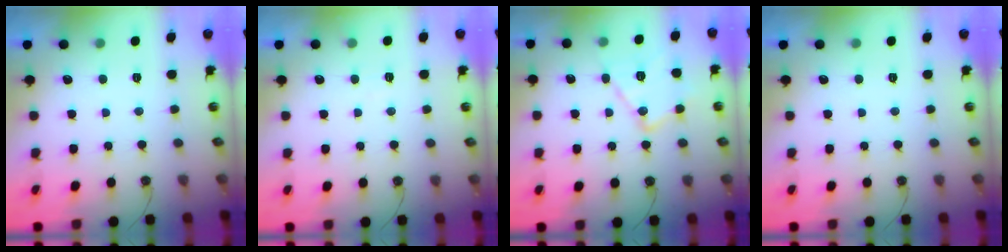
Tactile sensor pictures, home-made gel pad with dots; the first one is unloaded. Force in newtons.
{"total": 4.4, "press": 4.4, "slide": 0.6}
{"total": 12.1, "press": 12.1, "slide": 1.1}
{"total": 0.0}